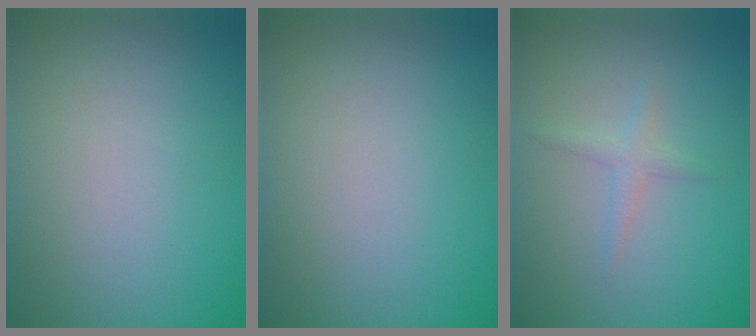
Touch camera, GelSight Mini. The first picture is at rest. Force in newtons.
{"total": 0.0}
{"total": 1.3, "press": 1.3, "slide": 0.0}